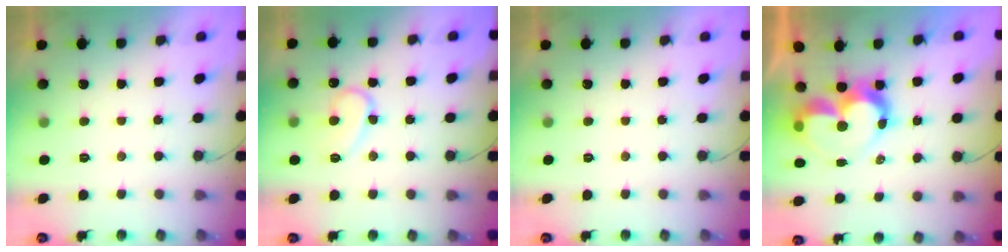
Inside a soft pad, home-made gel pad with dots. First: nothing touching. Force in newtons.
{"total": 10.7, "press": 10.6, "slide": 1.1}
{"total": 0.0}
{"total": 11.7, "press": 11.7, "slide": 0.8}